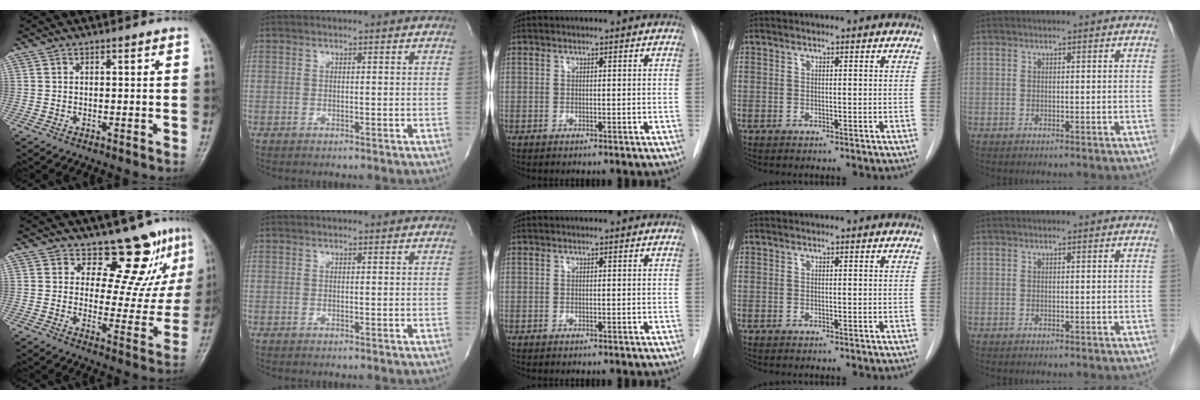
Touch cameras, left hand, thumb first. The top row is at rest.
{"thumb": {"total": 11.6, "force": [8.8, 5.1, 5.5], "torque": [-0.029, -0.070, 0.114]}}